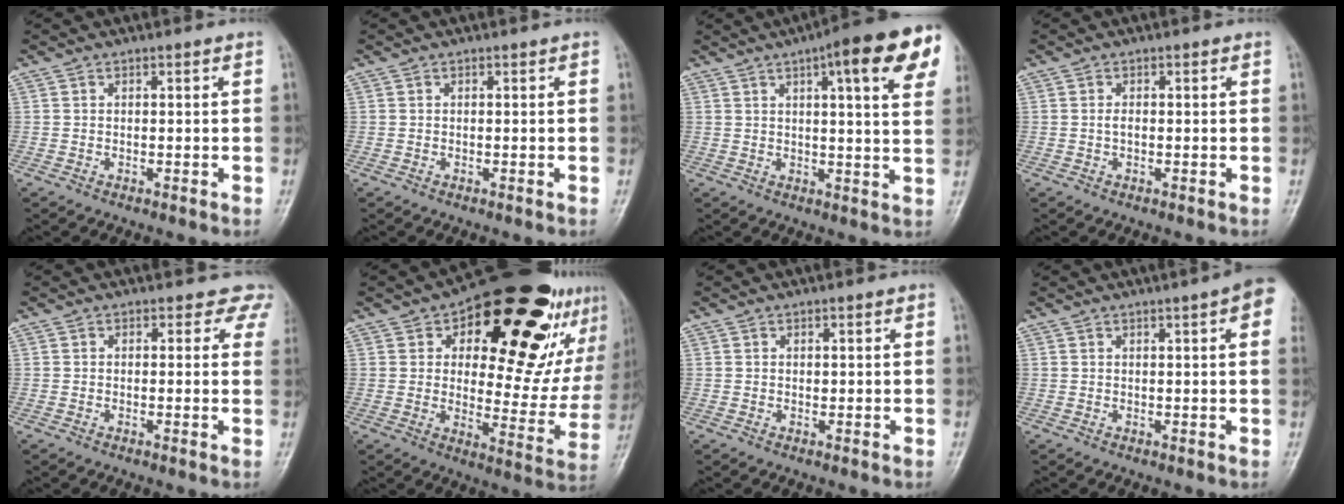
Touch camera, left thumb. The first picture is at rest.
{"total": 0.0}
{"total": 16.0, "force": [7.5, 3.5, 13.7], "torque": [-0.157, -0.012, 0.089]}
{"total": 1.0, "force": [-0.1, 0.5, 0.9], "torque": [-0.010, 0.003, -0.002]}
{"total": 3.7, "force": [2.6, 2.5, 1.0], "torque": [0.023, -0.008, 0.002]}
{"total": 28.3, "force": [13.6, 13.7, 20.7], "torque": [-0.224, -0.013, 0.195]}
{"total": 0.6, "force": [0.1, 0.3, 0.4], "torque": [0.000, 0.001, 0.004]}
{"total": 6.3, "force": [2.5, 0.9, 5.7], "torque": [-0.062, 0.004, 0.025]}